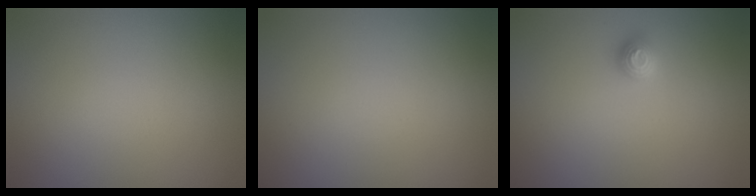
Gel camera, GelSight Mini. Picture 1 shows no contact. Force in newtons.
{"total": 0.0}
{"total": 1.0, "press": 1.0, "slide": 0.3}